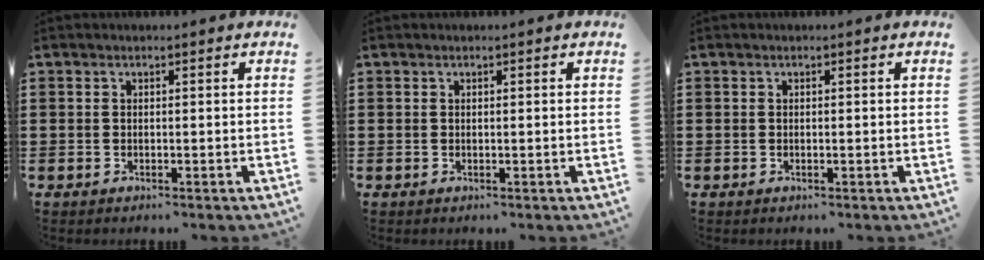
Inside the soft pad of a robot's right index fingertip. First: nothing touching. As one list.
[{"total": 0.0}, {"total": 0.0}]